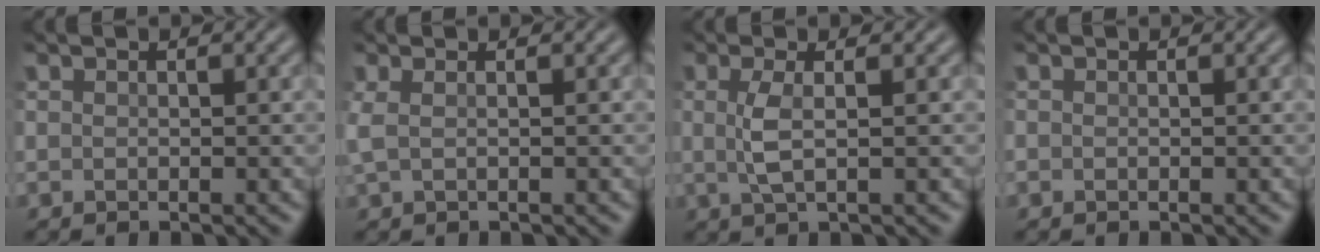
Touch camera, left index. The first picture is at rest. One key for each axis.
{"total": 1.6, "fx": -0.1, "fy": 0.8, "fz": 1.4, "tx": -0.035, "ty": 0.001, "tz": 0.001}
{"total": 2.2, "fx": 0.0, "fy": 0.3, "fz": 2.2, "tx": -0.055, "ty": 0.000, "tz": -0.001}
{"total": 0.0}